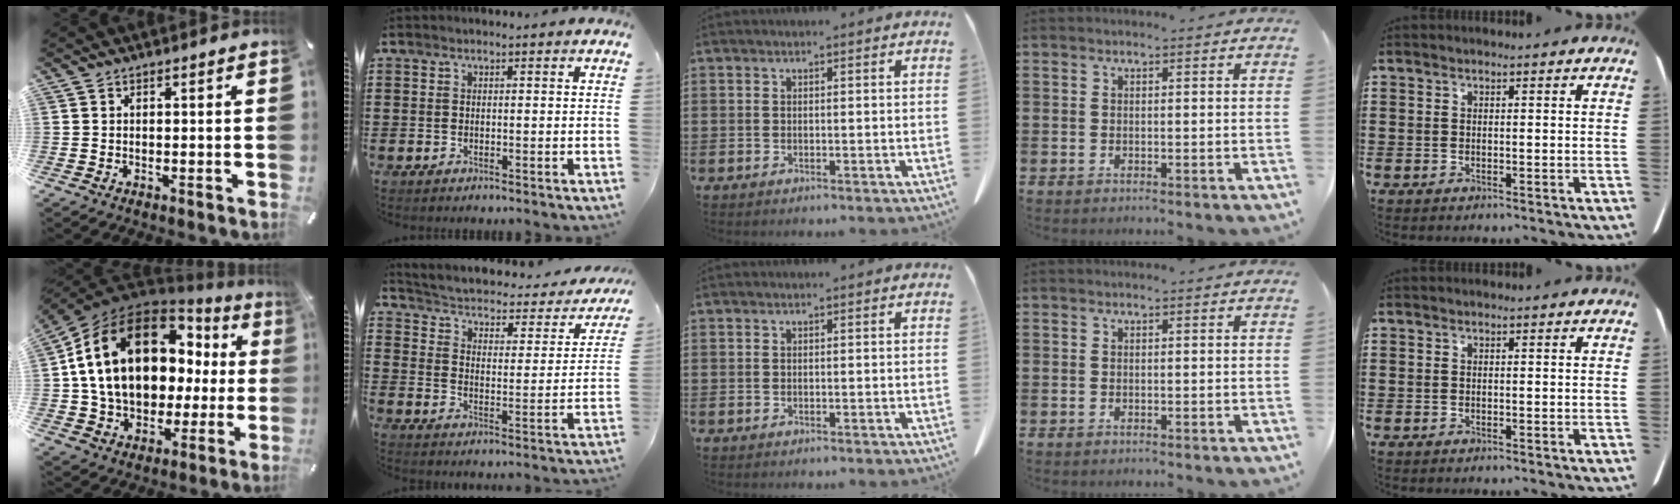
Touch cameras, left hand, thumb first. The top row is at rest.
{"thumb": {"total": 21.9, "force": [5.6, 15.2, 14.7], "torque": [-0.278, -0.018, 0.100]}, "index": {"total": 1.7, "force": [1.0, 0.9, 1.1], "torque": [-0.034, -0.021, 0.003]}}